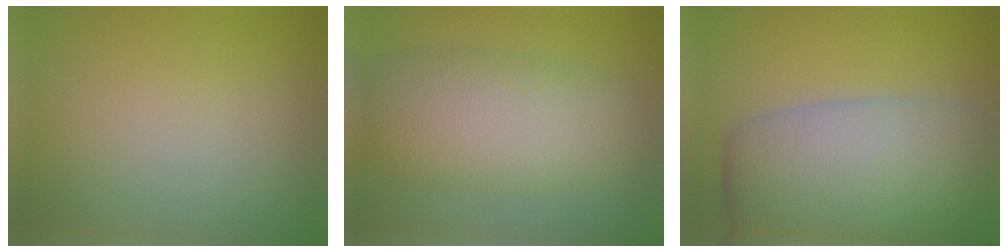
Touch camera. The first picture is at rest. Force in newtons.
{"total": 8.3, "press": 8.3, "slide": 0.4}
{"total": 10.6, "press": 10.6, "slide": 0.8}